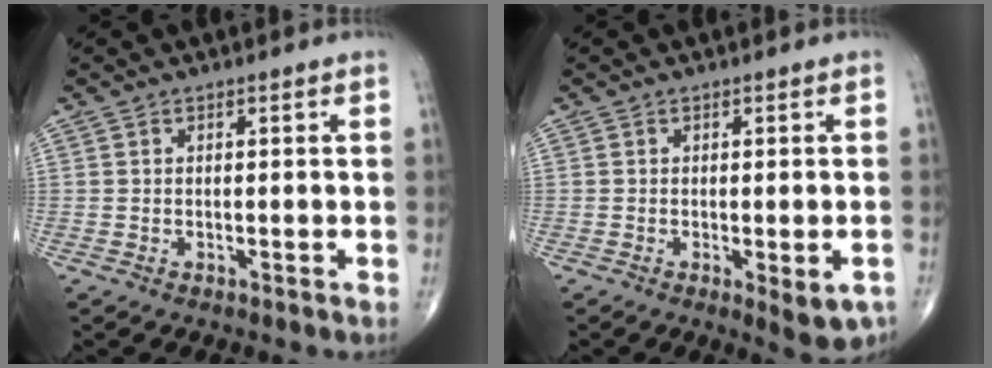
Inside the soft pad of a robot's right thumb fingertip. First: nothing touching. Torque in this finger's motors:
{"motor_torque": [0.13, 0.52, -0.16, -0.26, 0.00]}